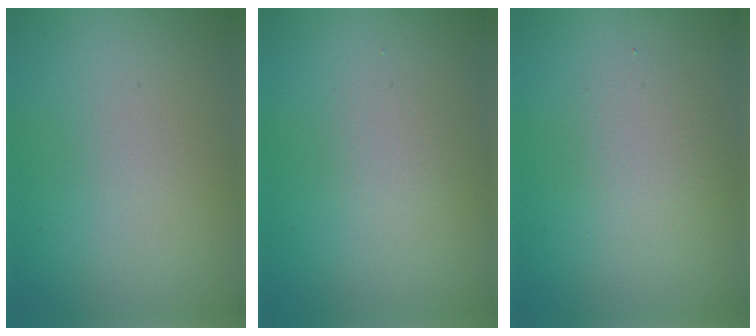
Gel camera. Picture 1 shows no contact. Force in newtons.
{"total": 2.6, "press": 2.6, "slide": 0.3}
{"total": 2.1, "press": 2.1, "slide": 0.2}